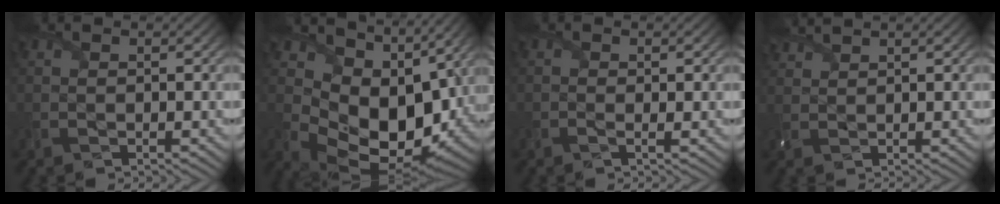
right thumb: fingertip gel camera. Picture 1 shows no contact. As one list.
[{"total": 13.2, "force": [2.9, 9.4, 8.7], "torque": [-0.185, -0.038, 0.073]}, {"total": 1.1, "force": [-0.3, 0.5, 0.9], "torque": [-0.018, -0.005, -0.007]}, {"total": 2.2, "force": [2.1, 0.3, 0.7], "torque": [-0.023, 0.006, 0.047]}]